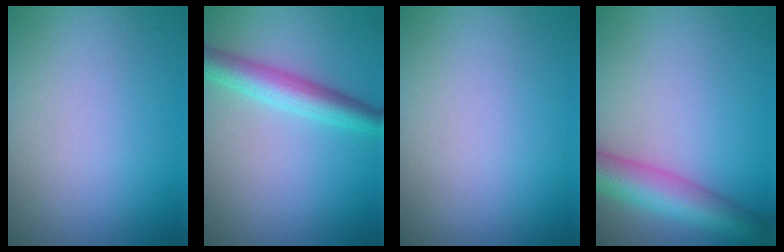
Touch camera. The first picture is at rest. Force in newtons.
{"total": 4.3, "press": 4.3, "slide": 0.0}
{"total": 0.0}
{"total": 6.1, "press": 6.1, "slide": 0.2}